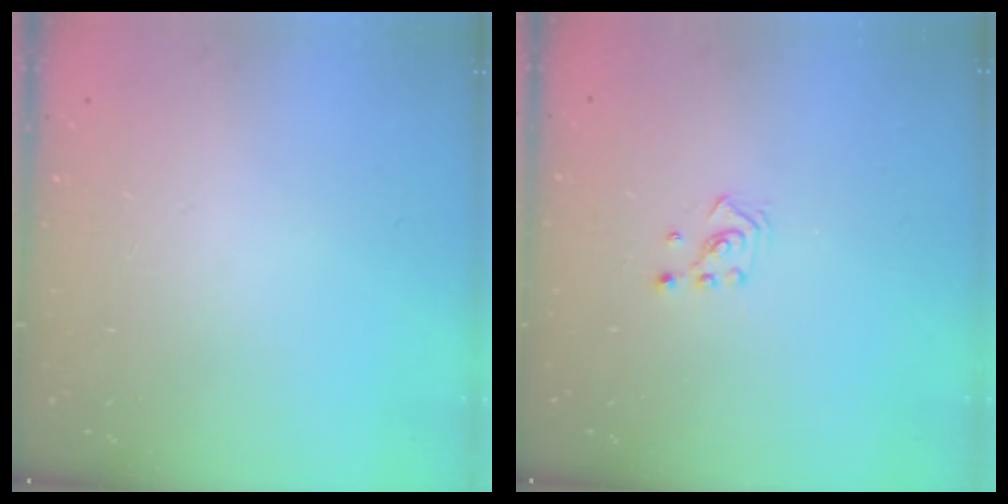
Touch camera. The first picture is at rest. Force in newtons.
{"total": 2.1, "press": 2.1, "slide": 0.3}